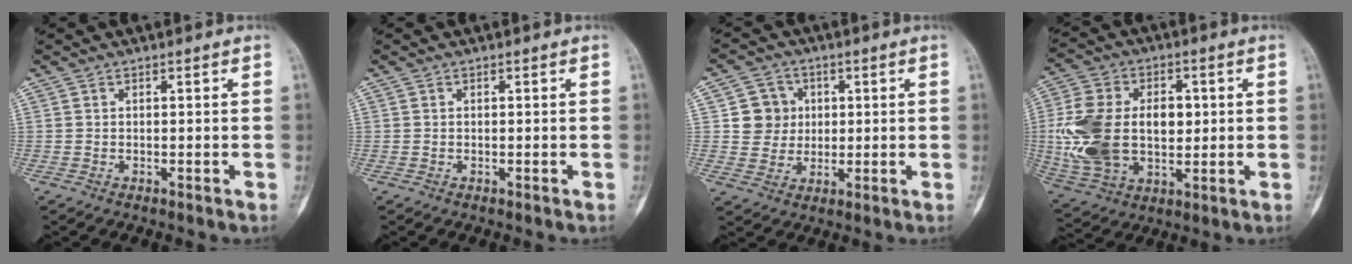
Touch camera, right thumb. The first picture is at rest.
{"total": 0.0}
{"total": 7.1, "force": [1.2, 6.8, 1.7], "torque": [0.015, 0.005, 0.019]}
{"total": 19.8, "force": [0.6, 12.9, 15.0], "torque": [-0.283, 0.006, 0.023]}